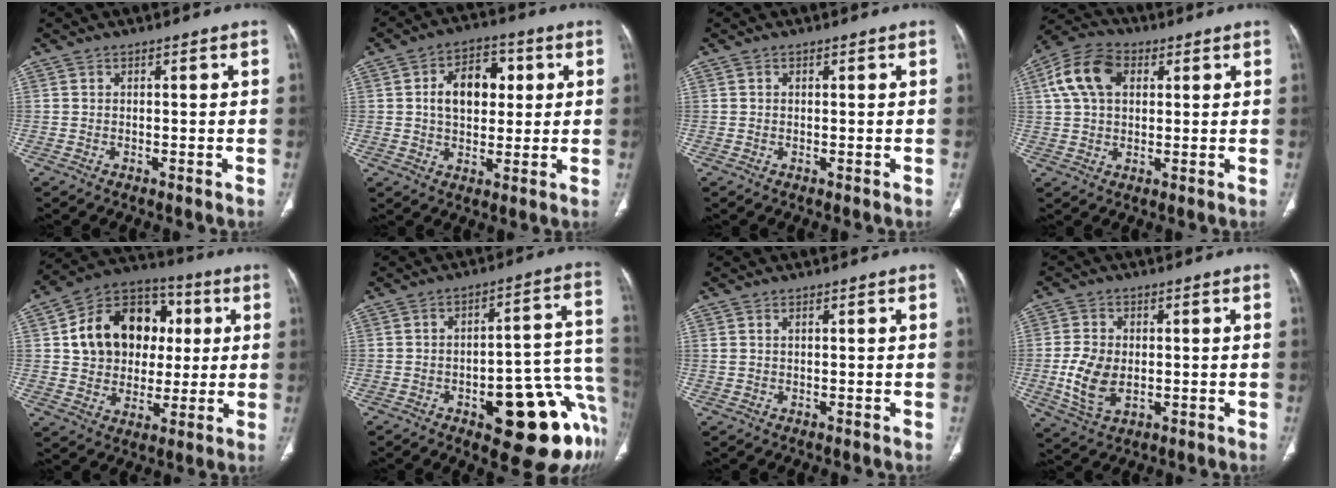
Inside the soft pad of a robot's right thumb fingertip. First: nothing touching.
{"total": 10.8, "force": [2.1, 7.1, 7.8], "torque": [-0.095, 0.008, 0.032]}
{"total": 0.0}
{"total": 11.1, "force": [3.4, 7.4, 7.5], "torque": [-0.137, 0.017, 0.055]}
{"total": 18.6, "force": [3.4, 14.6, 11.0], "torque": [-0.144, 0.016, 0.057]}
{"total": 20.4, "force": [-8.2, 7.8, 17.0], "torque": [-0.133, 0.059, -0.093]}
{"total": 0.9, "force": [0.5, 0.4, 0.6], "torque": [-0.018, 0.009, 0.014]}
{"total": 8.5, "force": [-0.8, 5.6, 6.3], "torque": [-0.120, -0.003, -0.007]}